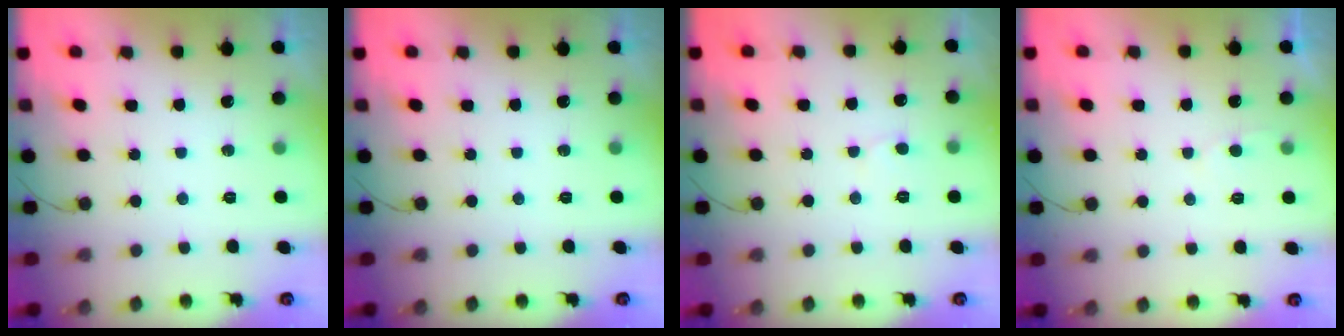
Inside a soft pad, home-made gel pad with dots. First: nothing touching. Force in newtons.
{"total": 0.0}
{"total": 4.6, "press": 4.6, "slide": 0.6}
{"total": 2.2, "press": 2.2, "slide": 0.2}